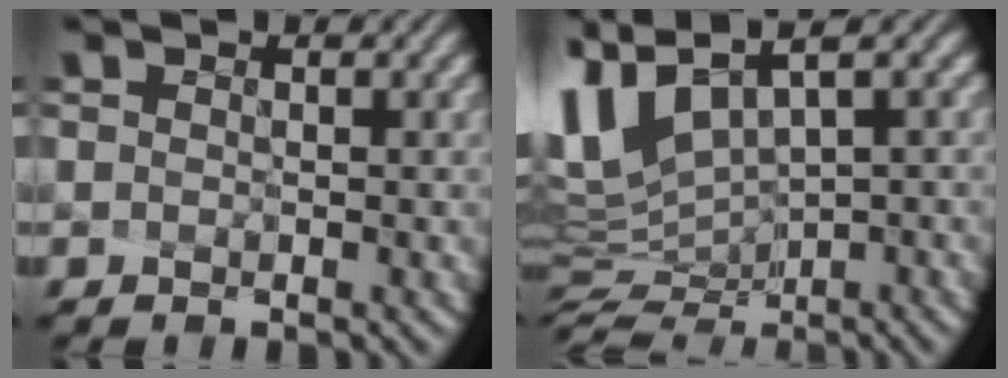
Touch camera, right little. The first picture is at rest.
{"total": 4.8, "force": [1.1, 1.5, 4.5], "torque": [-0.124, -0.019, 0.047]}